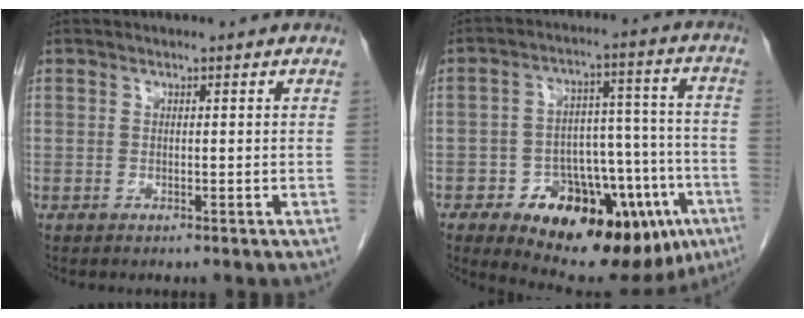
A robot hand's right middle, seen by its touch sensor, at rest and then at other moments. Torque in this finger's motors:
{"motor_torque": [1.11, -1.03, 0.34, 0.07]}